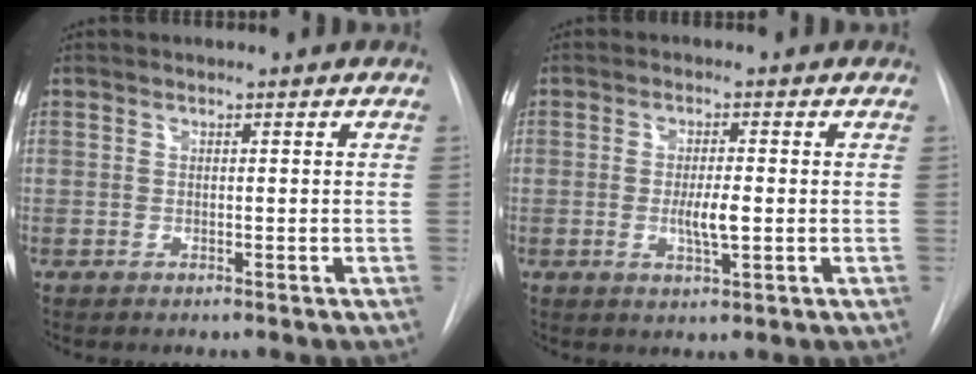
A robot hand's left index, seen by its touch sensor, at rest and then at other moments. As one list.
[{"total": 3.8, "force": [-0.5, 0.7, 3.7], "torque": [-0.069, -0.005, -0.006]}]